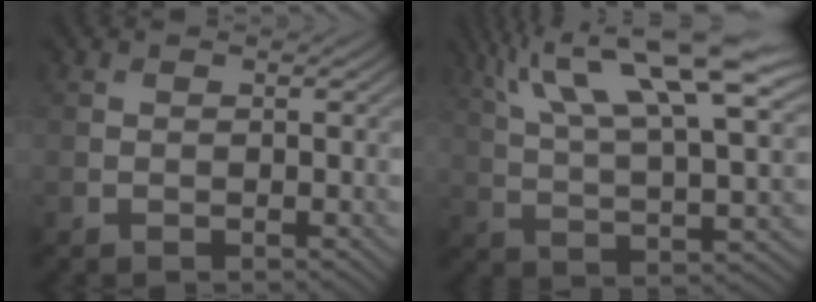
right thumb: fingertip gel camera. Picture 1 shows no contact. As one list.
[{"total": 17.6, "force": [9.2, 5.6, 13.9], "torque": [-0.242, 0.032, 0.156]}]